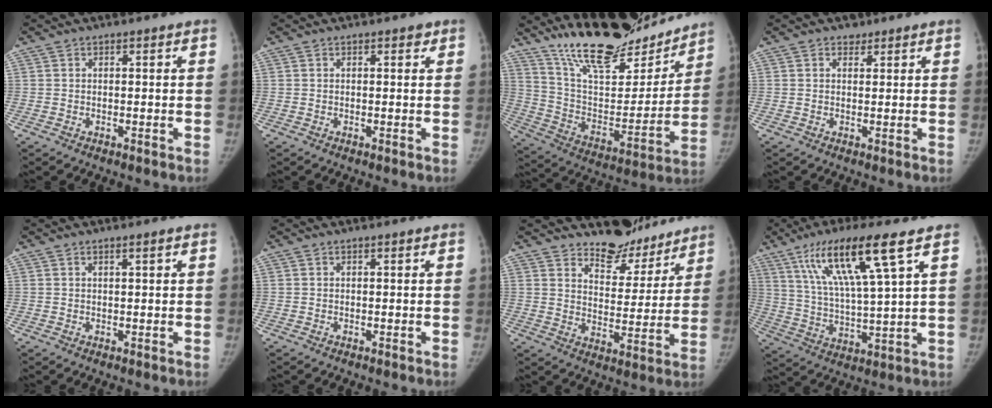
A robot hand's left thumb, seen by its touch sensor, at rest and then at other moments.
{"total": 0.8, "force": [0.5, 0.5, 0.5], "torque": [0.001, -0.002, 0.003]}
{"total": 24.5, "force": [20.5, 7.8, 11.0], "torque": [-0.140, -0.110, 0.335]}
{"total": 1.5, "force": [1.0, 1.0, 0.2], "torque": [0.009, -0.006, 0.010]}
{"total": 0.9, "force": [0.5, 0.0, 0.7], "torque": [-0.012, 0.000, 0.009]}
{"total": 0.0}
{"total": 10.9, "force": [9.9, 4.4, 1.3], "torque": [0.021, -0.088, 0.150]}
{"total": 15.6, "force": [8.1, 1.3, 13.3], "torque": [-0.253, -0.026, 0.152]}